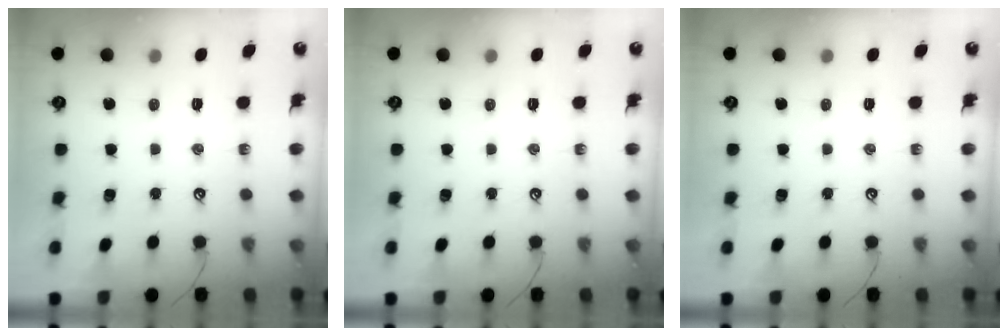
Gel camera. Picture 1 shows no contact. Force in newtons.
{"total": 0.0}
{"total": 0.0}